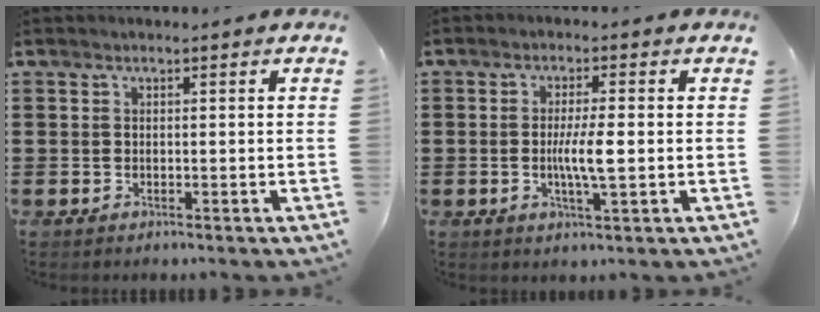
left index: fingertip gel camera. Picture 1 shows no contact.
{"total": 4.9, "force": [-0.4, 0.5, 4.8], "torque": [-0.092, -0.004, -0.011]}